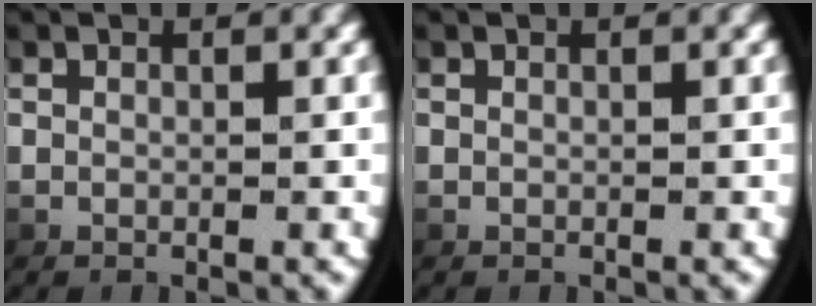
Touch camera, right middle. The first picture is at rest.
{"total": 0.0}